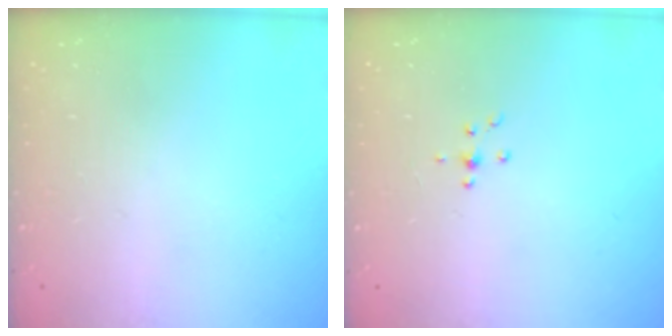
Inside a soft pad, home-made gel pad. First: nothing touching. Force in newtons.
{"total": 3.9, "press": 3.7, "slide": 1.2}